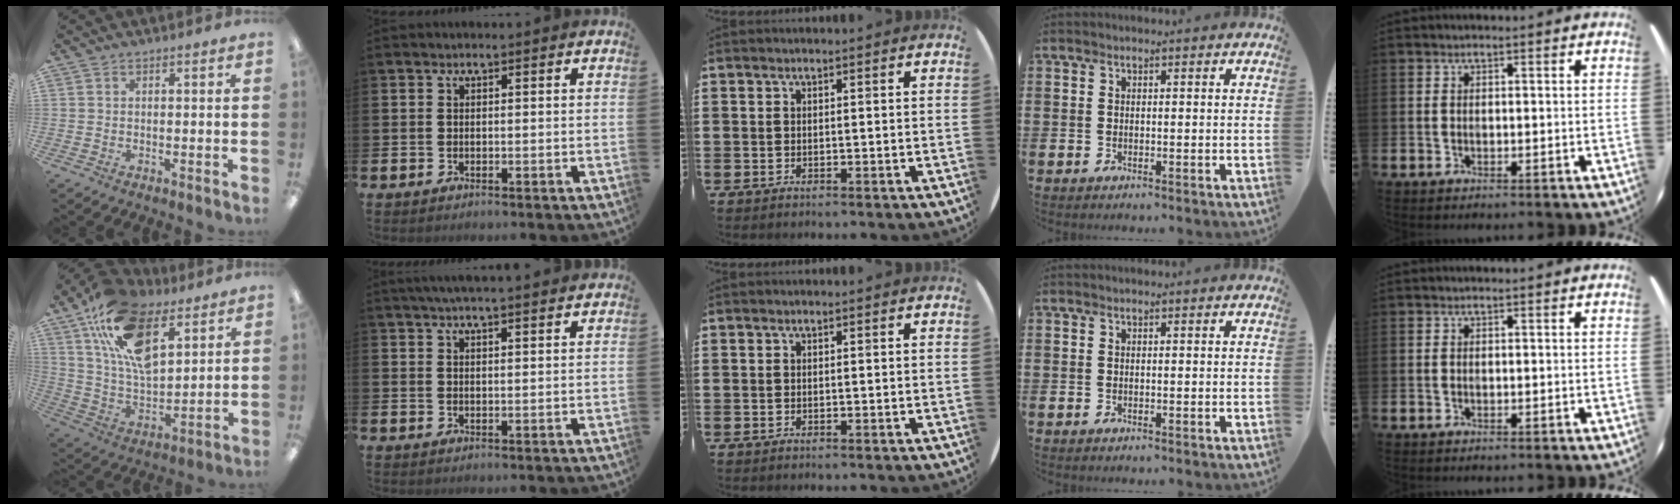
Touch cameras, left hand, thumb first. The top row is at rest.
{"thumb": {"total": 20.2, "force": [10.2, 10.8, 13.7], "torque": [-0.248, -0.030, 0.184]}, "index": {"total": 3.4, "force": [3.2, -0.1, 1.1], "torque": [-0.029, -0.005, 0.059]}}